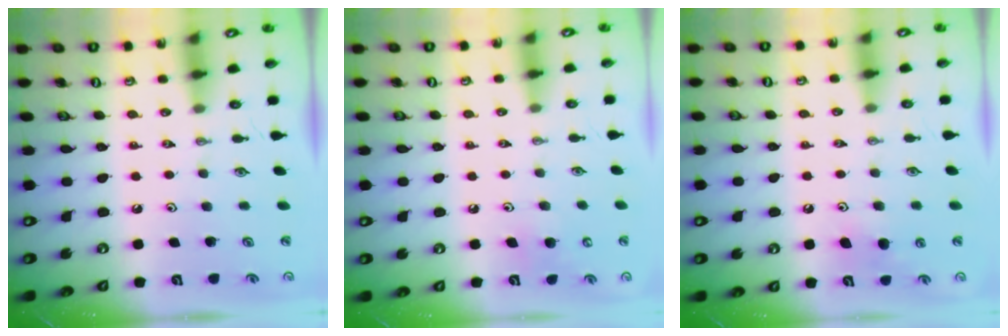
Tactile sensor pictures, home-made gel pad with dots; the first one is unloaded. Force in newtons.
{"total": 6.7, "press": 6.7, "slide": 0.6}
{"total": 6.7, "press": 6.7, "slide": 0.9}